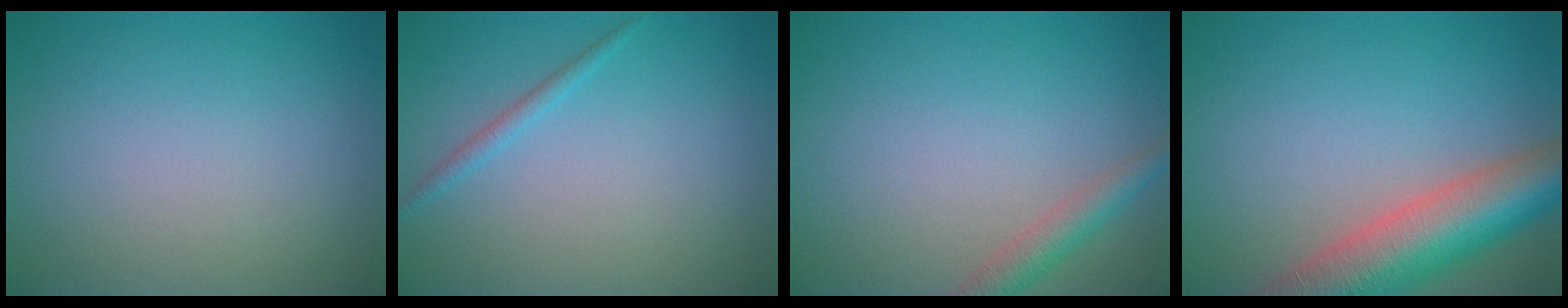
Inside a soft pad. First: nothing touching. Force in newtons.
{"total": 1.0, "press": 1.0, "slide": 0.1}
{"total": 2.4, "press": 2.4, "slide": 0.1}
{"total": 9.7, "press": 9.7, "slide": 0.7}